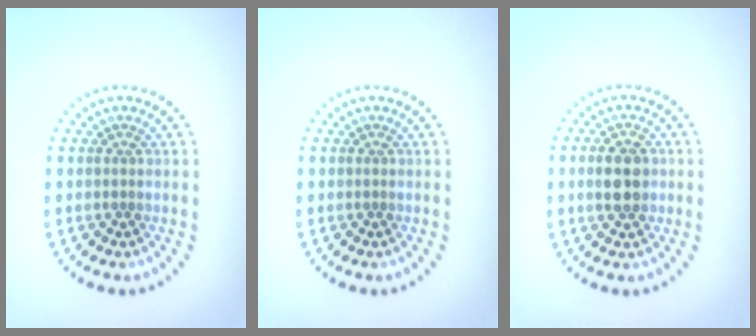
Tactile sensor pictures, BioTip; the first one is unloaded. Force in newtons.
{"total": 0.0}
{"total": 3.6, "press": 3.6, "slide": 0.1}